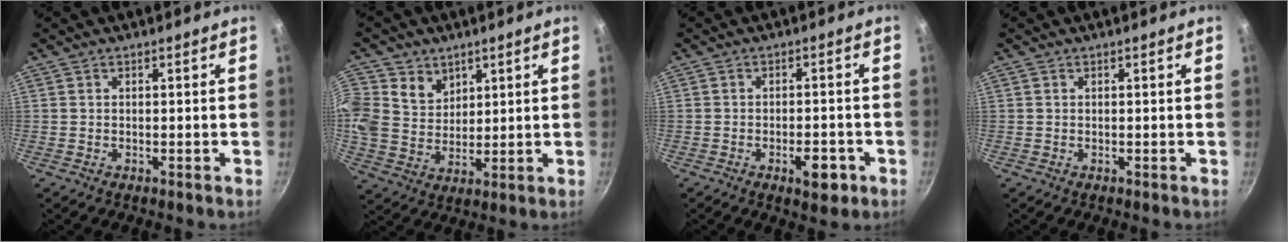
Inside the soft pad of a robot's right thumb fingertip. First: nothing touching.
{"total": 14.2, "force": [5.9, 11.8, 5.3], "torque": [-0.119, 0.001, 0.119]}
{"total": 5.7, "force": [-2.5, 2.6, 4.4], "torque": [-0.046, 0.015, -0.030]}
{"total": 0.0}